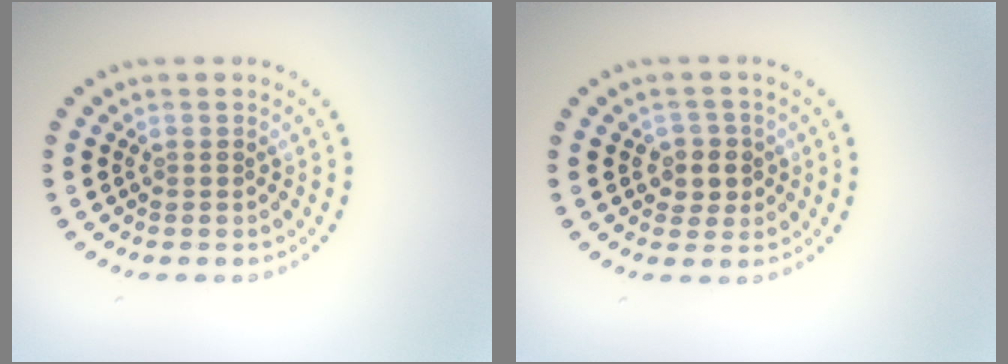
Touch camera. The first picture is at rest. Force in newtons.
{"total": 2.1, "press": 1.9, "slide": 0.8}